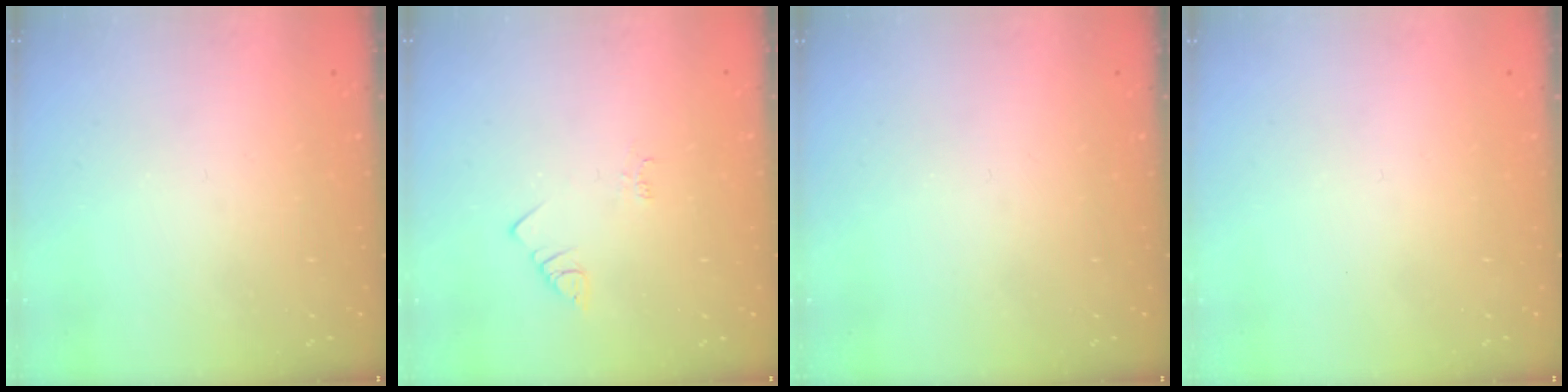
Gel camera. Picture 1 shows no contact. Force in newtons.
{"total": 1.4, "press": 1.4, "slide": 0.3}
{"total": 0.0}
{"total": 1.6, "press": 1.6, "slide": 0.1}